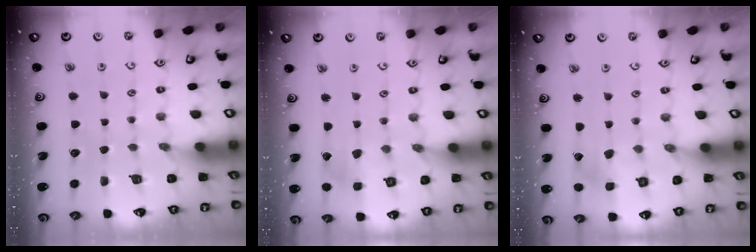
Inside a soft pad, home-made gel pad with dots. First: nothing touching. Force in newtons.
{"total": 2.2, "press": 2.2, "slide": 0.2}
{"total": 1.3, "press": 1.3, "slide": 0.2}